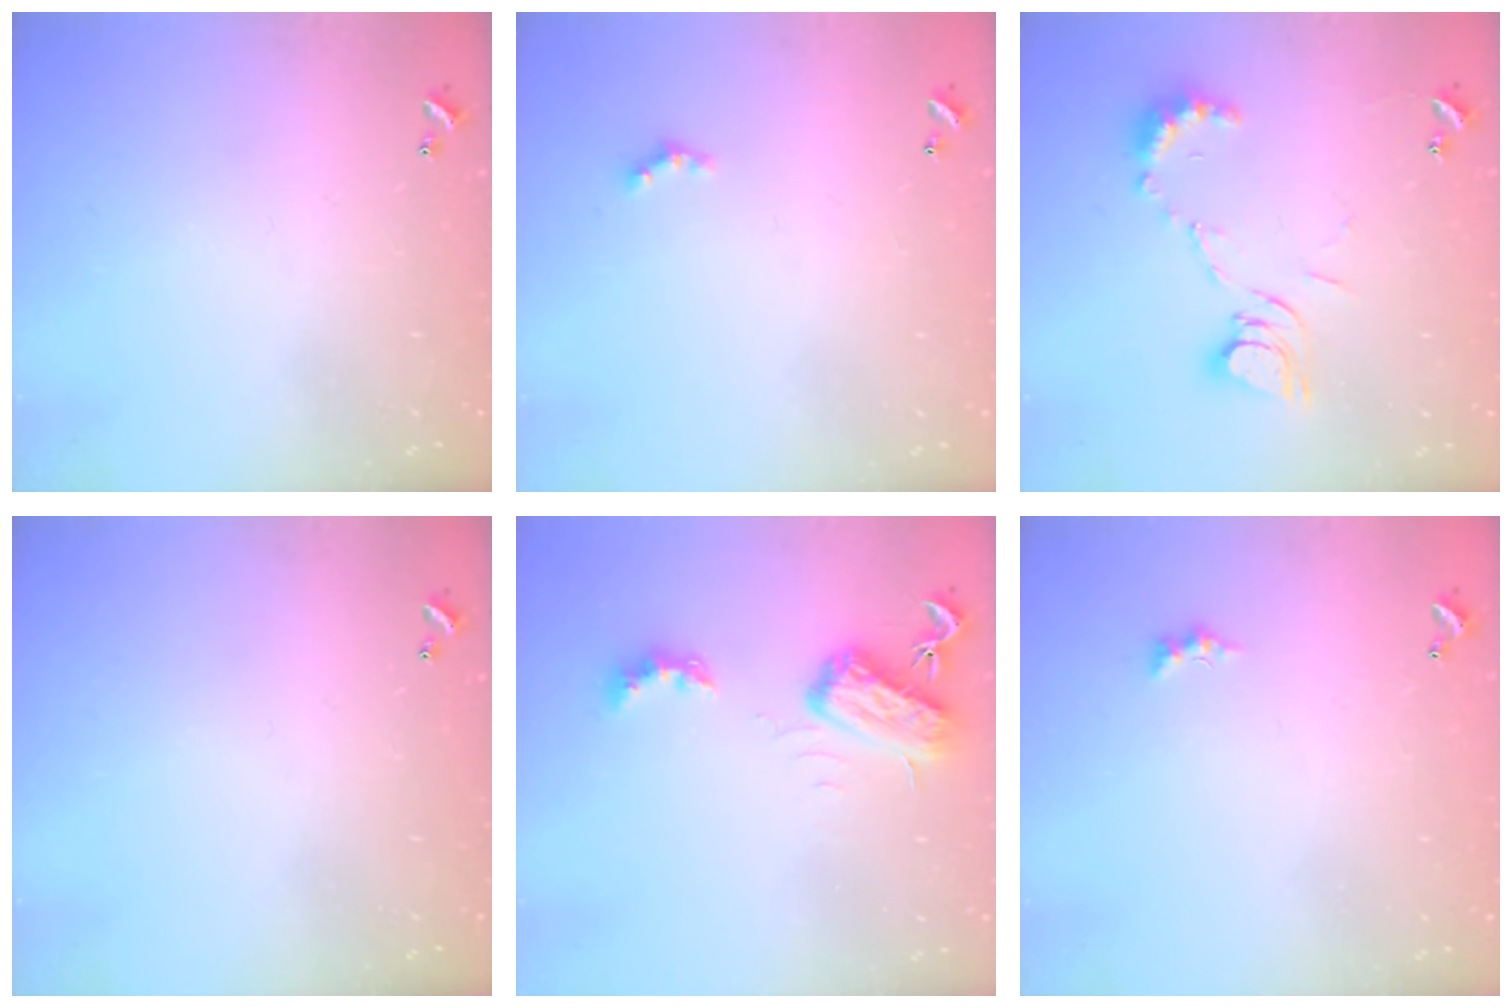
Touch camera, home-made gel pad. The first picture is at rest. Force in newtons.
{"total": 1.3, "press": 1.2, "slide": 0.4}
{"total": 9.5, "press": 9.4, "slide": 0.9}
{"total": 0.0}
{"total": 5.4, "press": 5.4, "slide": 0.5}
{"total": 0.0}